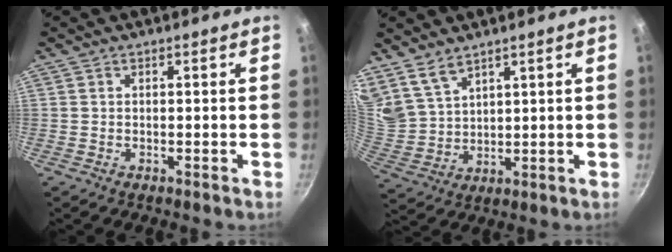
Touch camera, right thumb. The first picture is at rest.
{"total": 8.1, "force": [6.3, 3.8, 3.4], "torque": [-0.055, -0.030, 0.144]}